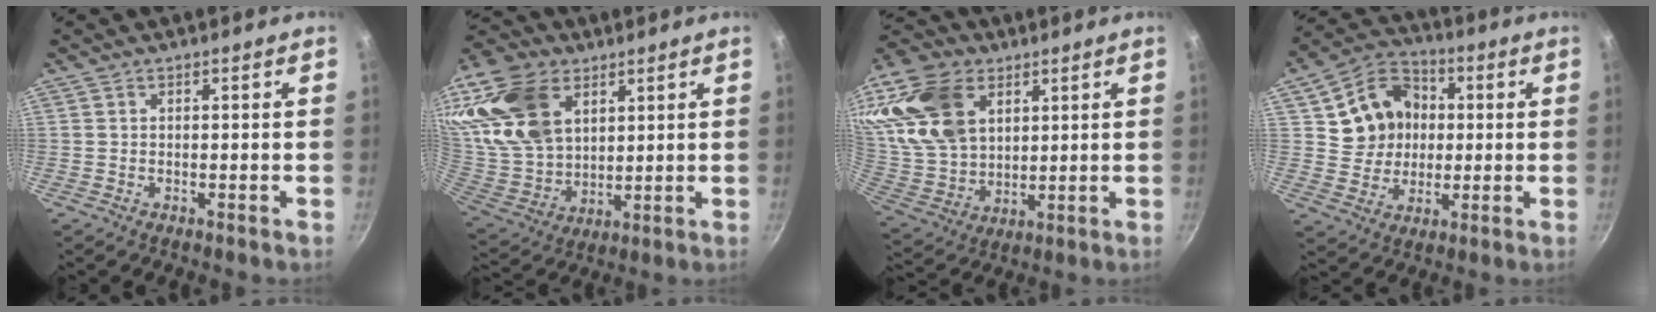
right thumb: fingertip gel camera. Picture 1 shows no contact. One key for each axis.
{"total": 24.4, "fx": 10.2, "fy": 16.7, "fz": 14.6, "tx": -0.301, "ty": -0.013, "tz": 0.202}
{"total": 22.4, "fx": 8.7, "fy": 15.6, "fz": 13.5, "tx": -0.266, "ty": -0.016, "tz": 0.172}
{"total": 13.1, "fx": 2.2, "fy": 11.5, "fz": 6.0, "tx": -0.073, "ty": 0.017, "tz": 0.036}